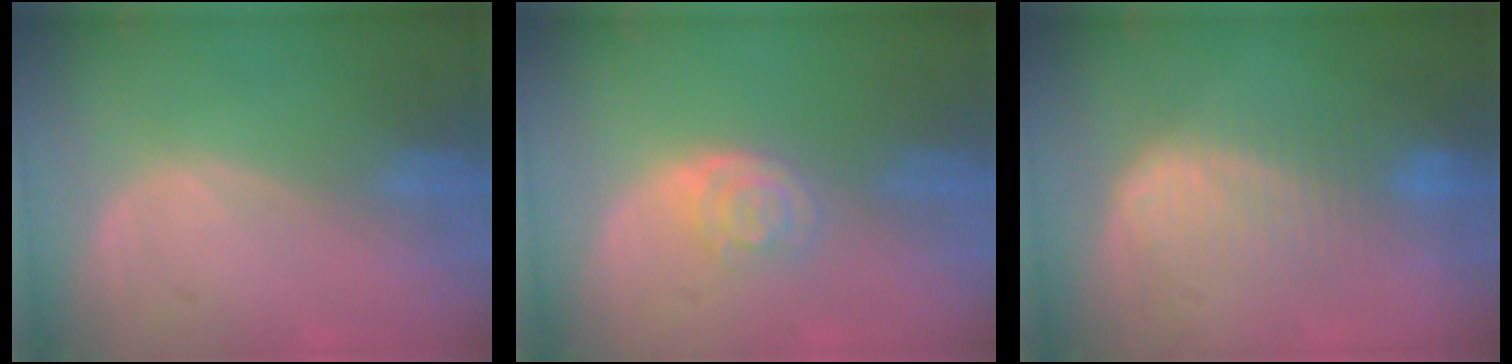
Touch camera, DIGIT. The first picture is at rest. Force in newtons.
{"total": 4.2, "press": 3.8, "slide": 2.0}
{"total": 6.9, "press": 6.8, "slide": 1.1}